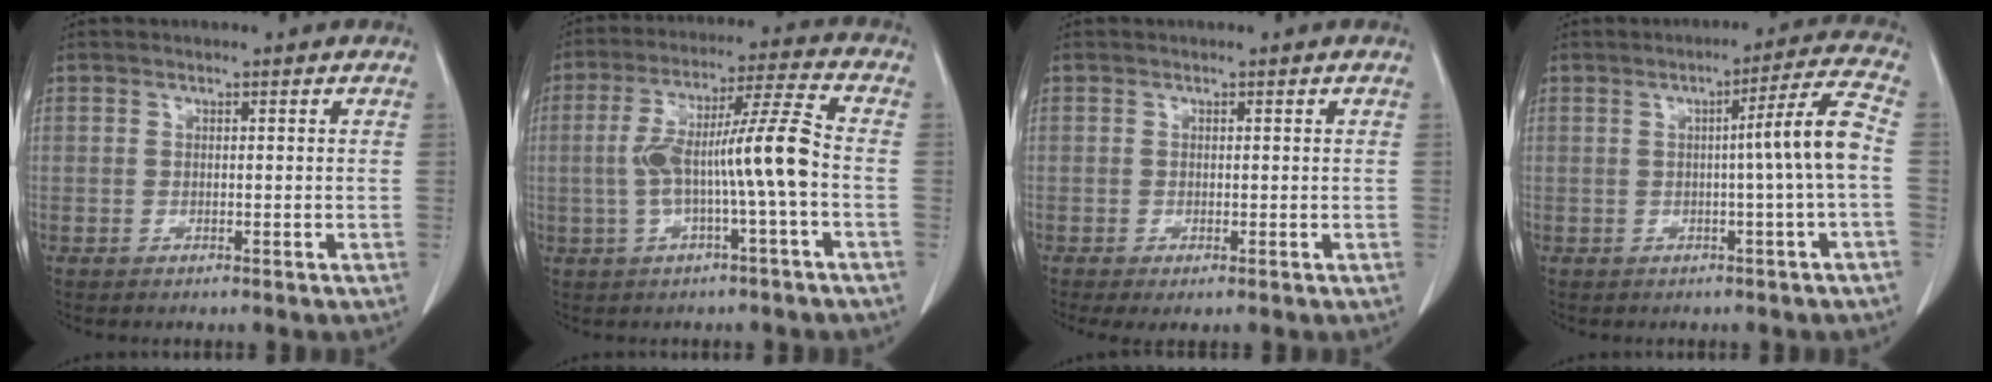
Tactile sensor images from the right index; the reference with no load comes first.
{"total": 11.2, "force": [-1.5, -0.2, 11.1], "torque": [-0.206, 0.026, -0.030]}
{"total": 1.7, "force": [-0.6, 0.6, 1.5], "torque": [-0.025, -0.004, -0.007]}
{"total": 7.2, "force": [-0.6, -1.5, 7.0], "torque": [-0.099, 0.011, -0.009]}